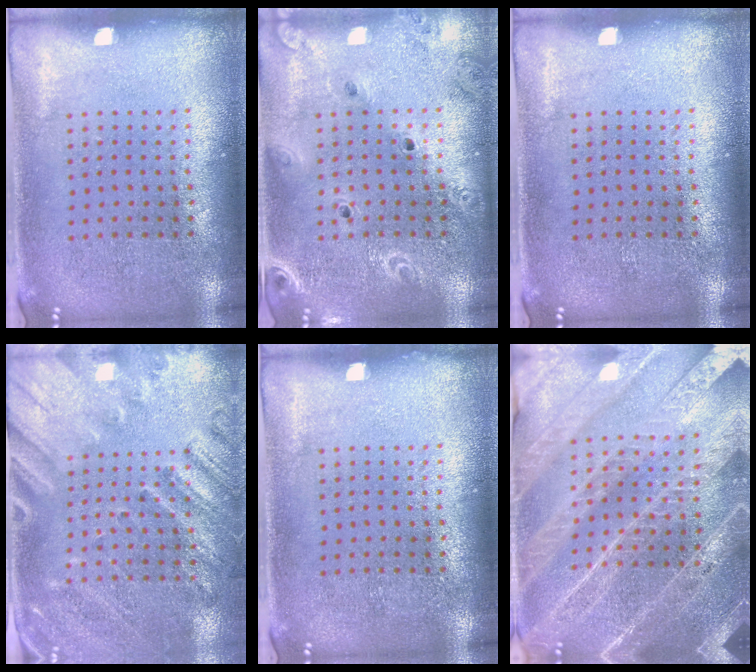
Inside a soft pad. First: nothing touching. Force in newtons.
{"total": 2.0, "press": 1.9, "slide": 0.7}
{"total": 0.0}
{"total": 2.4, "press": 2.0, "slide": 1.5}
{"total": 0.0}
{"total": 4.2, "press": 3.8, "slide": 1.8}